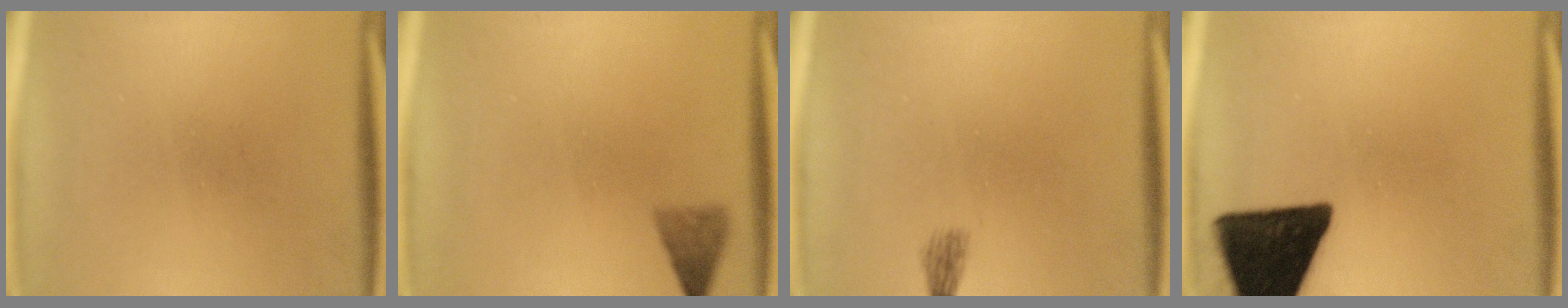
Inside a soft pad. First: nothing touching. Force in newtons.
{"total": 2.5}
{"total": 1.4}
{"total": 16.7}